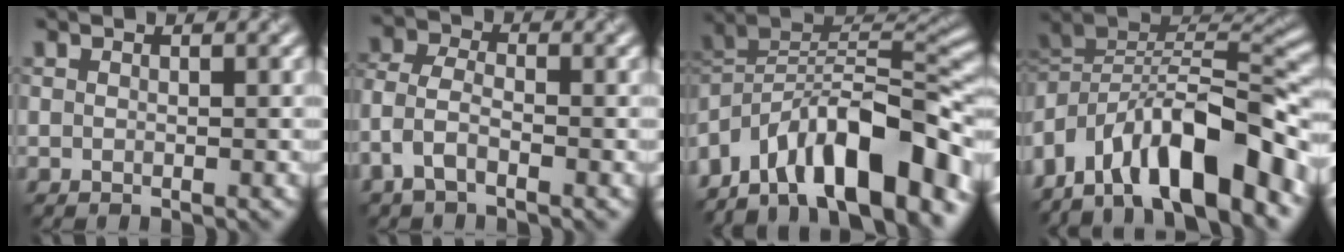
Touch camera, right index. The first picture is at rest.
{"total": 3.2, "force": [-1.8, 1.6, 2.1], "torque": [-0.050, 0.010, -0.049]}
{"total": 14.1, "force": [-7.1, 5.7, 10.7], "torque": [-0.177, 0.039, -0.129]}
{"total": 13.3, "force": [-5.4, 5.4, 10.8], "torque": [-0.171, 0.023, -0.091]}